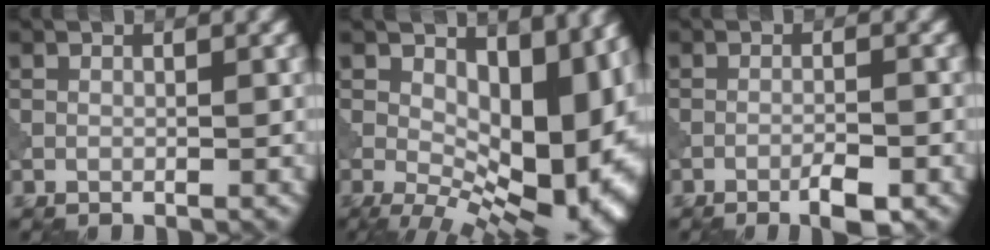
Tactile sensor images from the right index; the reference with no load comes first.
{"total": 14.1, "force": [1.2, 8.1, 11.5], "torque": [-0.123, -0.023, 0.043]}
{"total": 2.5, "force": [-1.5, 0.5, 1.9], "torque": [-0.035, 0.003, -0.029]}